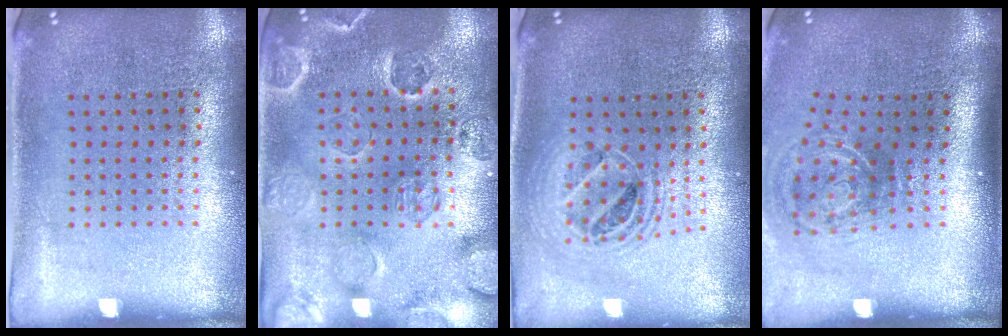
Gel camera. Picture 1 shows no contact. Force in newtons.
{"total": 2.5, "press": 2.3, "slide": 1.0}
{"total": 1.8, "press": 1.5, "slide": 1.1}
{"total": 2.0, "press": 1.2, "slide": 1.6}